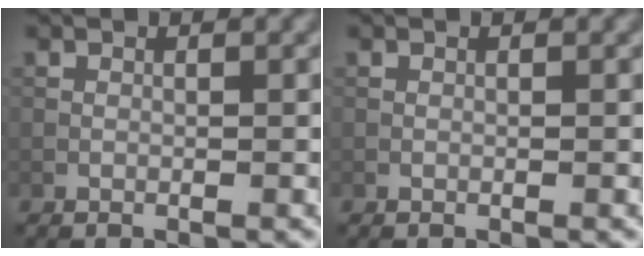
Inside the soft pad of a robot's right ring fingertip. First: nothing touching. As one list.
[{"total": 0.0}]